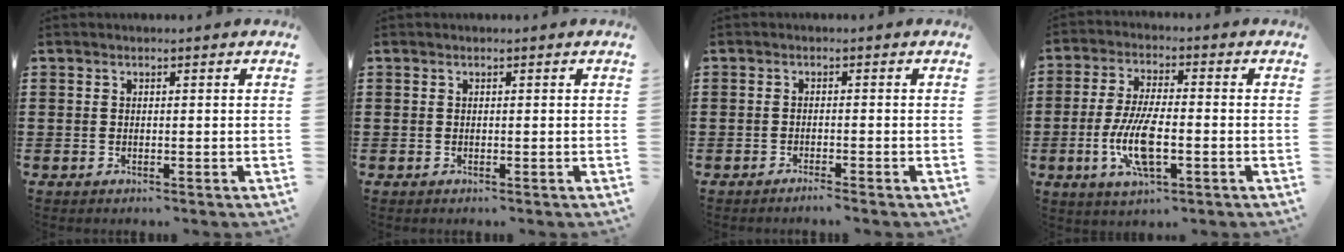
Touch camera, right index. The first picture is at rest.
{"total": 0.0}
{"total": 1.2, "force": [-1.1, -0.2, 0.5], "torque": [-0.009, -0.001, -0.021]}
{"total": 9.4, "force": [-2.5, 3.1, 8.5], "torque": [-0.187, -0.015, -0.049]}